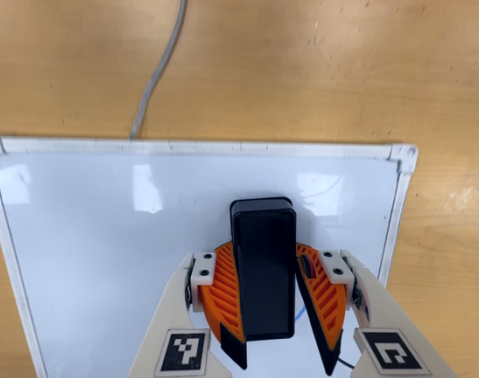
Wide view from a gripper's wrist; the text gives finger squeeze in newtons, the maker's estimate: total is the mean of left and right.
{"total": 12.7, "left": 14.4, "right": 11.0}